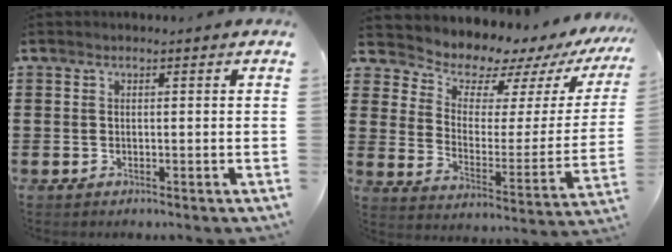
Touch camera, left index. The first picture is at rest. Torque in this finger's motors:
{"motor_torque": [2.02, -0.12, 0.45, 0.01]}